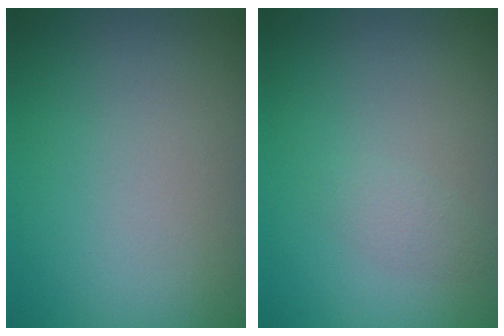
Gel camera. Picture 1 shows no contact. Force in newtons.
{"total": 1.1, "press": 1.1, "slide": 0.0}